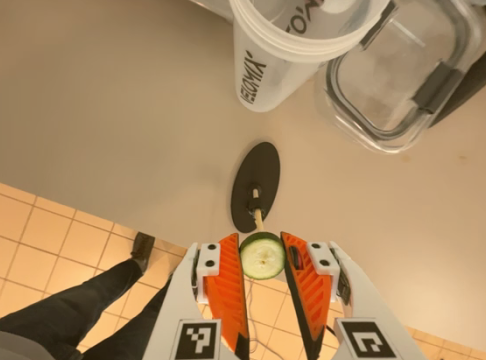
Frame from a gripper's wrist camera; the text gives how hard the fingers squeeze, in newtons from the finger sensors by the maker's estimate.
{"total": 8.4, "left": 8.2, "right": 8.6}